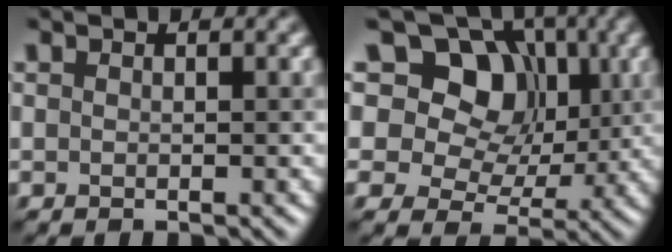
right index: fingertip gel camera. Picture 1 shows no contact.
{"total": 13.2, "force": [6.1, 8.9, 7.7], "torque": [-0.104, 0.035, 0.065]}